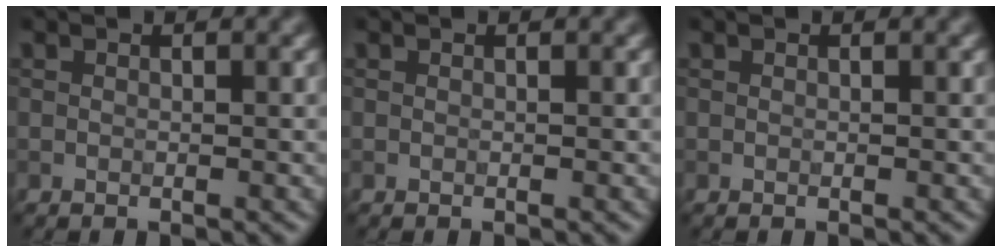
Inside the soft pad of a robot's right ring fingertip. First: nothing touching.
{"total": 0.0}
{"total": 0.0}